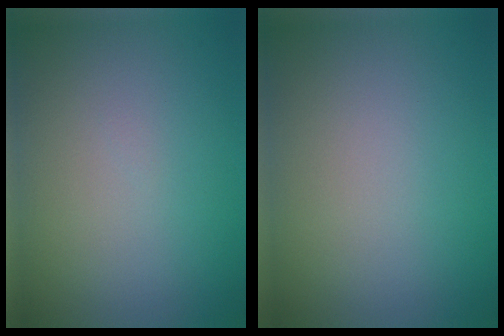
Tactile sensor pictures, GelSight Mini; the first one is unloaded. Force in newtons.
{"total": 0.0}